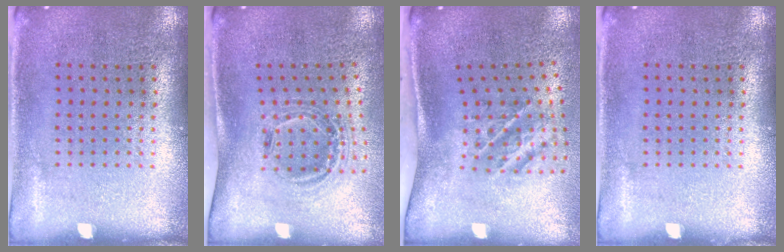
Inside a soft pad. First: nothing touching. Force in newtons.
{"total": 1.2, "press": 1.0, "slide": 0.5}
{"total": 2.3, "press": 1.3, "slide": 1.9}
{"total": 0.0}